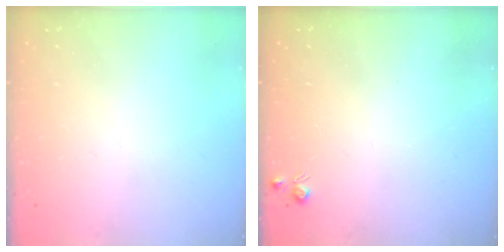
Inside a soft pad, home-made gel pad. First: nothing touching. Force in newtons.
{"total": 4.3, "press": 4.2, "slide": 0.7}